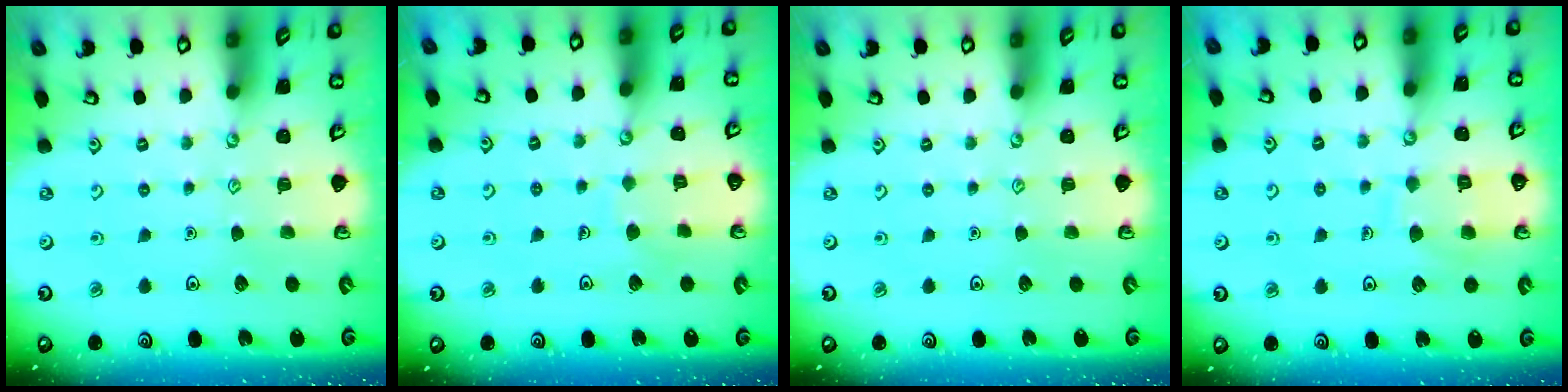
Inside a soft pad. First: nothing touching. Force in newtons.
{"total": 5.0, "press": 4.9, "slide": 0.4}
{"total": 0.0}
{"total": 8.0, "press": 8.0, "slide": 0.8}